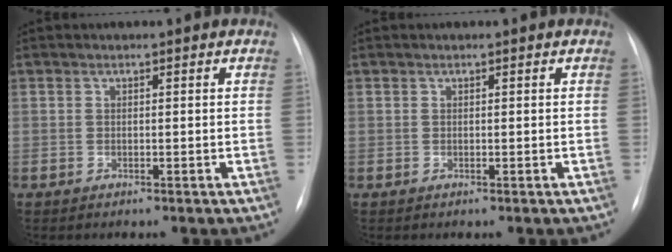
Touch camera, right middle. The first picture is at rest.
{"total": 0.0}